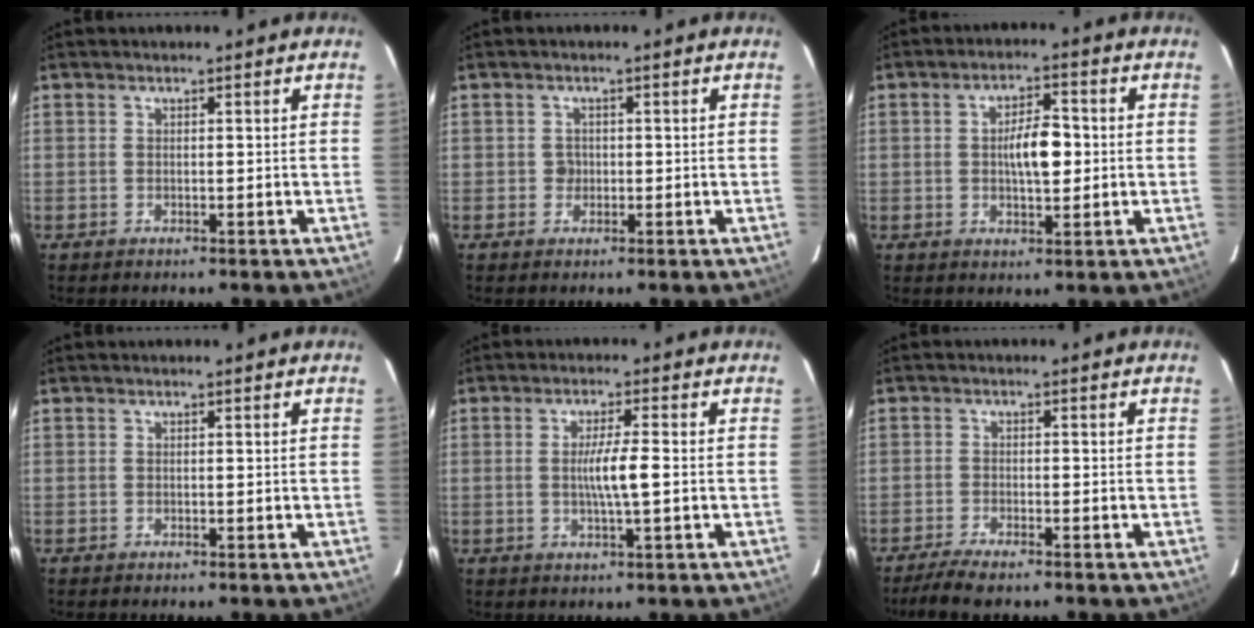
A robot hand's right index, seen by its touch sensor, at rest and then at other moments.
{"total": 1.3, "force": [-0.2, 1.2, 0.5], "torque": [-0.008, 0.003, -0.002]}
{"total": 6.2, "force": [0.1, 2.1, 5.8], "torque": [-0.101, 0.011, 0.003]}
{"total": 0.0}
{"total": 4.9, "force": [-0.3, -0.1, 4.9], "torque": [-0.089, -0.006, -0.006]}
{"total": 5.2, "force": [-4.2, 0.6, 3.0], "torque": [-0.053, -0.012, -0.070]}